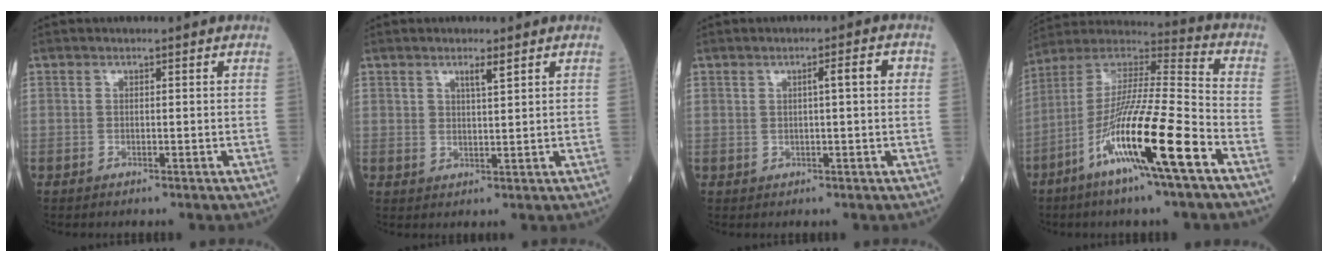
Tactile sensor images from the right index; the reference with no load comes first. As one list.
[{"total": 2.1, "force": [1.4, 0.3, 1.5], "torque": [-0.030, 0.001, 0.027]}, {"total": 3.1, "force": [0.5, 0.2, 3.0], "torque": [-0.047, 0.012, 0.008]}, {"total": 18.1, "force": [-8.3, 0.1, 16.1], "torque": [-0.315, -0.026, -0.157]}]